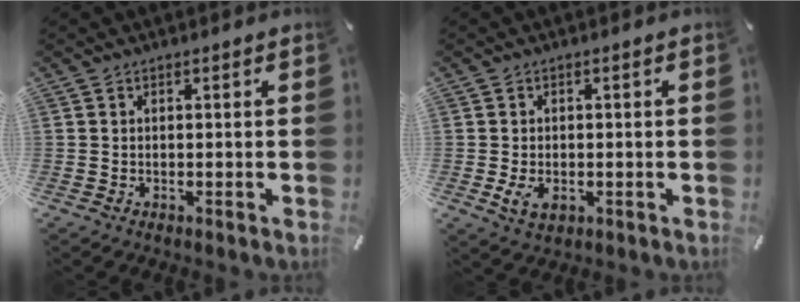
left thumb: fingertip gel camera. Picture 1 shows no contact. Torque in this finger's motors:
{"motor_torque": [0.98, 0.94, 0.15, -0.09, 0.00]}